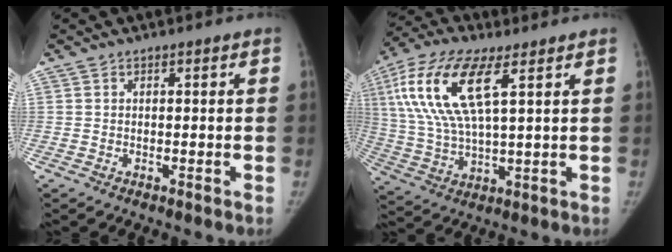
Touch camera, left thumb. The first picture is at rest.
{"total": 16.7, "force": [6.2, 6.0, 14.3], "torque": [-0.311, -0.003, 0.116]}